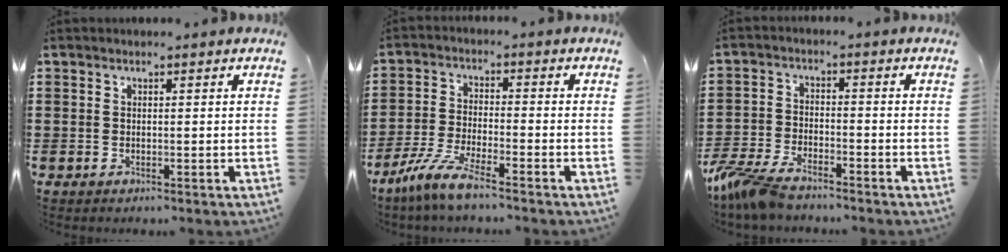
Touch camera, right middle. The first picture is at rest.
{"total": 6.2, "force": [-5.1, 0.1, 3.6], "torque": [-0.098, -0.020, -0.104]}
{"total": 6.0, "force": [-5.2, 1.1, 2.6], "torque": [-0.083, -0.011, -0.108]}